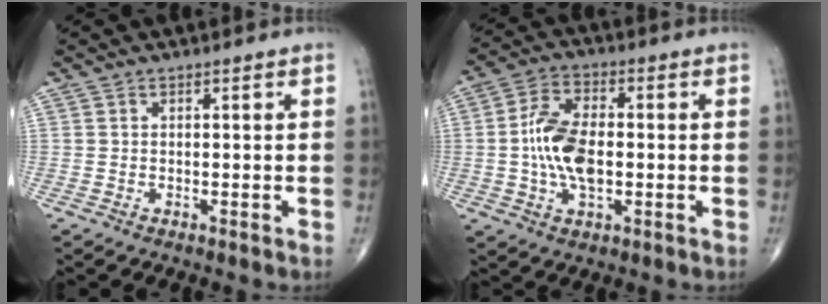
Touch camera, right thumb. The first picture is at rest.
{"total": 11.1, "force": [-0.8, 5.9, 9.4], "torque": [-0.179, 0.011, -0.018]}